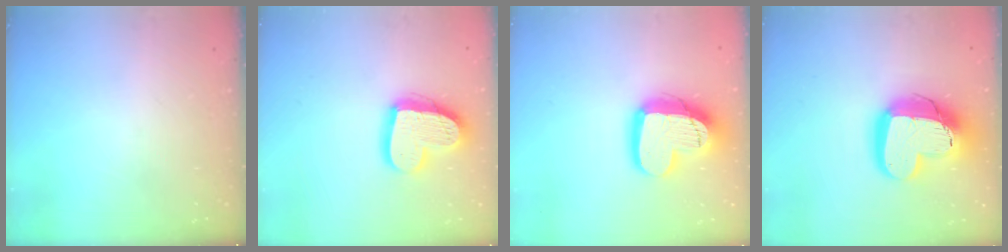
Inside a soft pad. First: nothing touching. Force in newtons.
{"total": 17.2, "press": 17.1, "slide": 1.5}
{"total": 17.1, "press": 17.0, "slide": 1.5}
{"total": 19.5, "press": 19.5, "slide": 1.6}